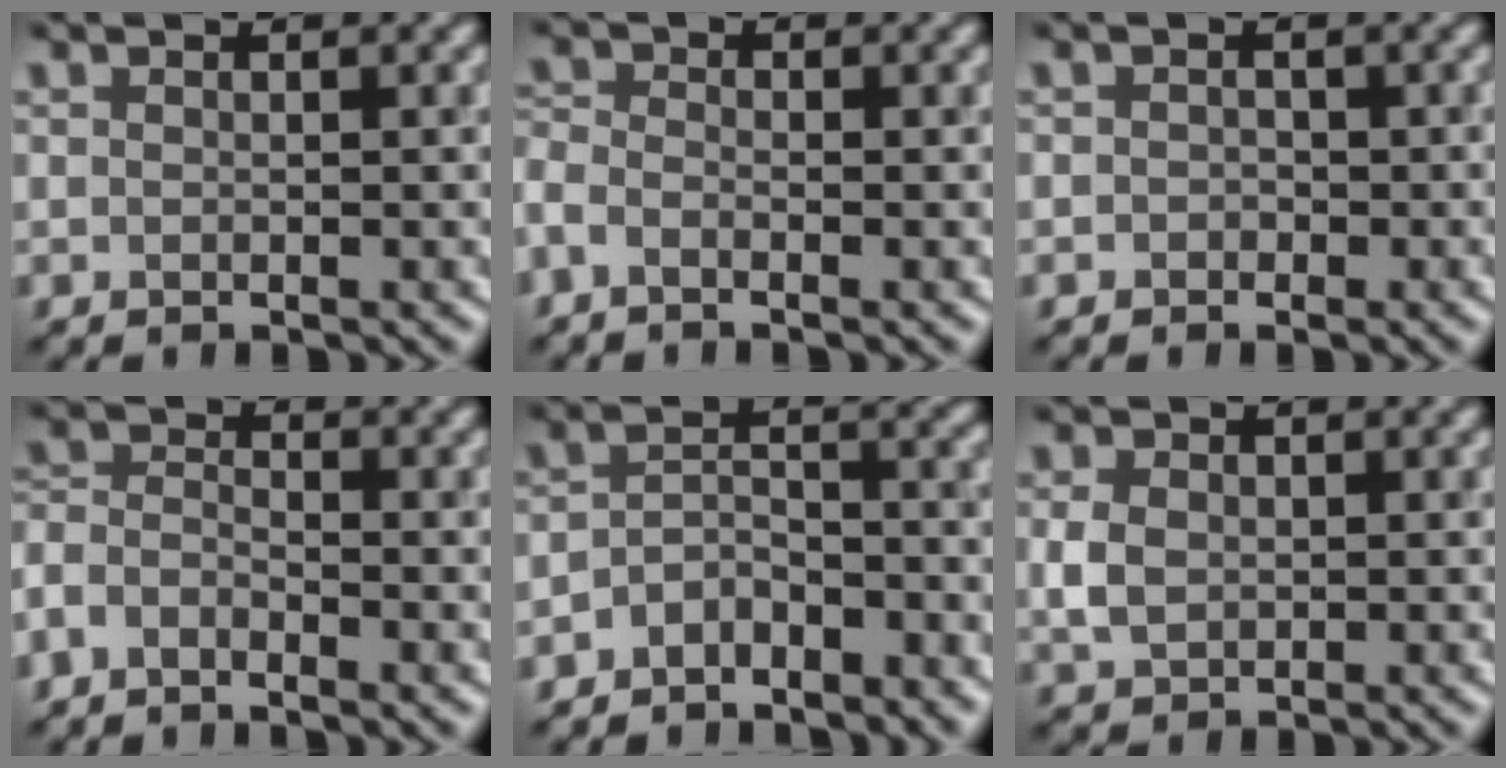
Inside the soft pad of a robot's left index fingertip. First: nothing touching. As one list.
[{"total": 1.8, "force": [-1.1, 0.9, 1.1], "torque": [-0.031, -0.003, -0.033]}, {"total": 0.8, "force": [-0.3, 0.6, 0.3], "torque": [-0.003, -0.003, -0.007]}, {"total": 2.8, "force": [-2.0, 1.2, 1.4], "torque": [-0.029, 0.004, -0.055]}, {"total": 4.3, "force": [-2.9, 1.9, 2.5], "torque": [-0.045, 0.005, -0.059]}, {"total": 2.6, "force": [0.1, 2.0, 1.6], "torque": [-0.038, 0.001, 0.000]}]